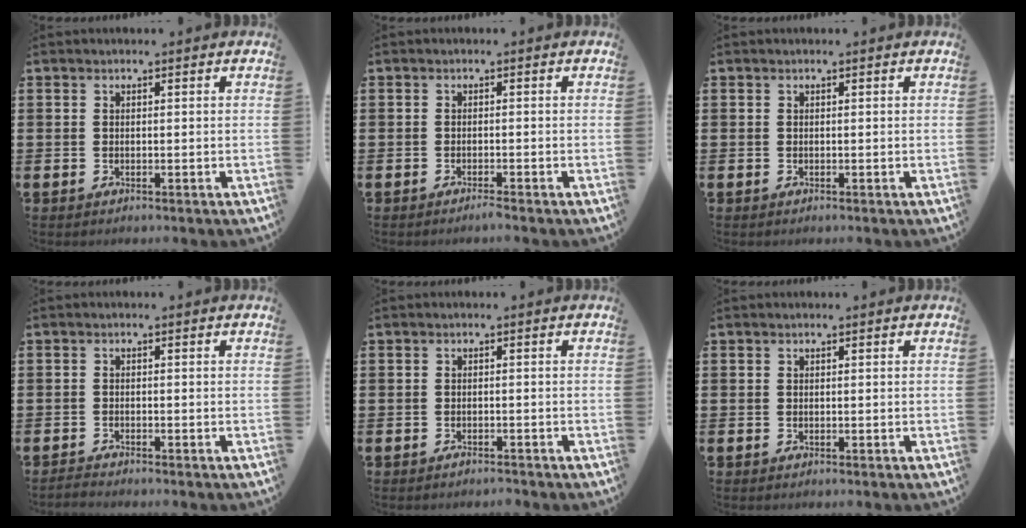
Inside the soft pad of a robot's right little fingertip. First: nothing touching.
{"total": 0.9, "force": [-0.8, -0.1, 0.4], "torque": [-0.006, -0.004, -0.015]}
{"total": 0.0}
{"total": 0.8, "force": [-0.8, 0.0, 0.2], "torque": [-0.006, -0.002, -0.016]}
{"total": 0.8, "force": [-0.8, 0.1, 0.2], "torque": [-0.006, -0.003, -0.015]}
{"total": 0.0}